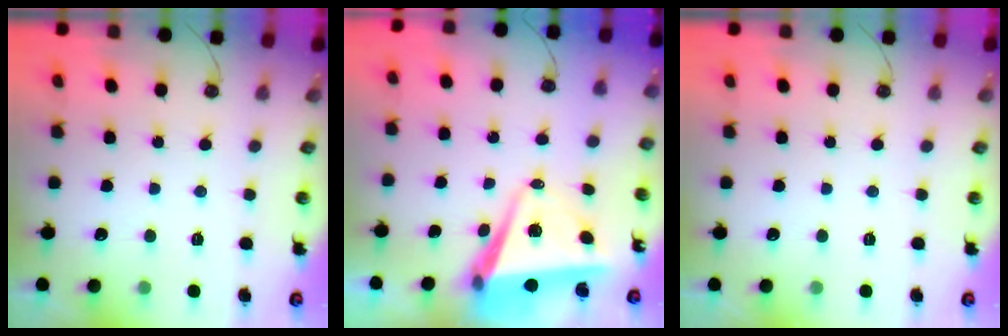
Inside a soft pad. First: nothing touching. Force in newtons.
{"total": 6.8, "press": 5.9, "slide": 3.5}
{"total": 0.0}